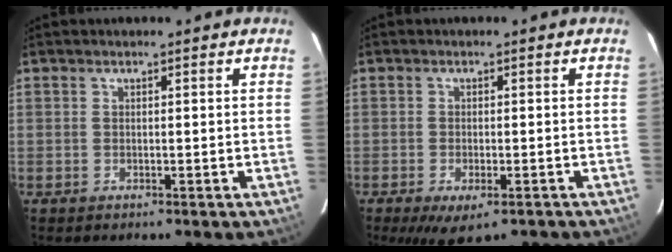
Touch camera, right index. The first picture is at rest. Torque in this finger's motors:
{"motor_torque": [0.94, -0.69, 0.41, 0.08]}